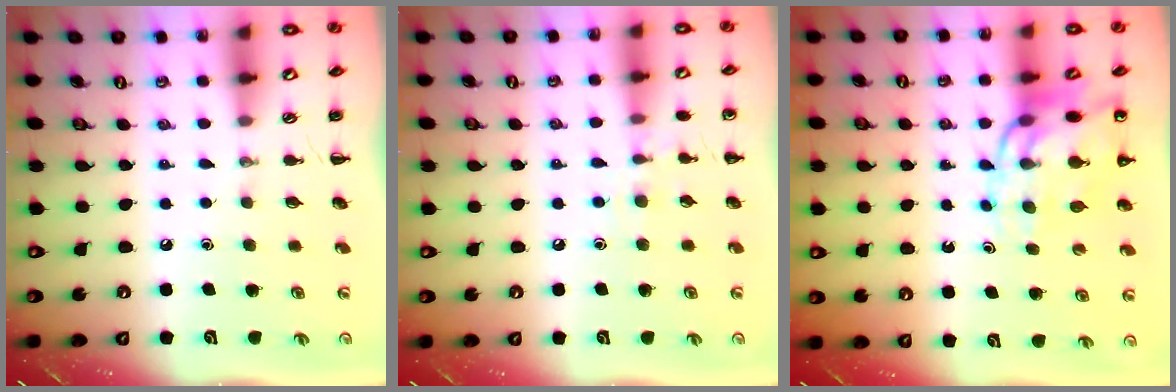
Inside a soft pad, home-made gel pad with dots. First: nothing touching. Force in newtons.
{"total": 6.9, "press": 6.7, "slide": 1.9}
{"total": 13.1, "press": 12.6, "slide": 3.5}